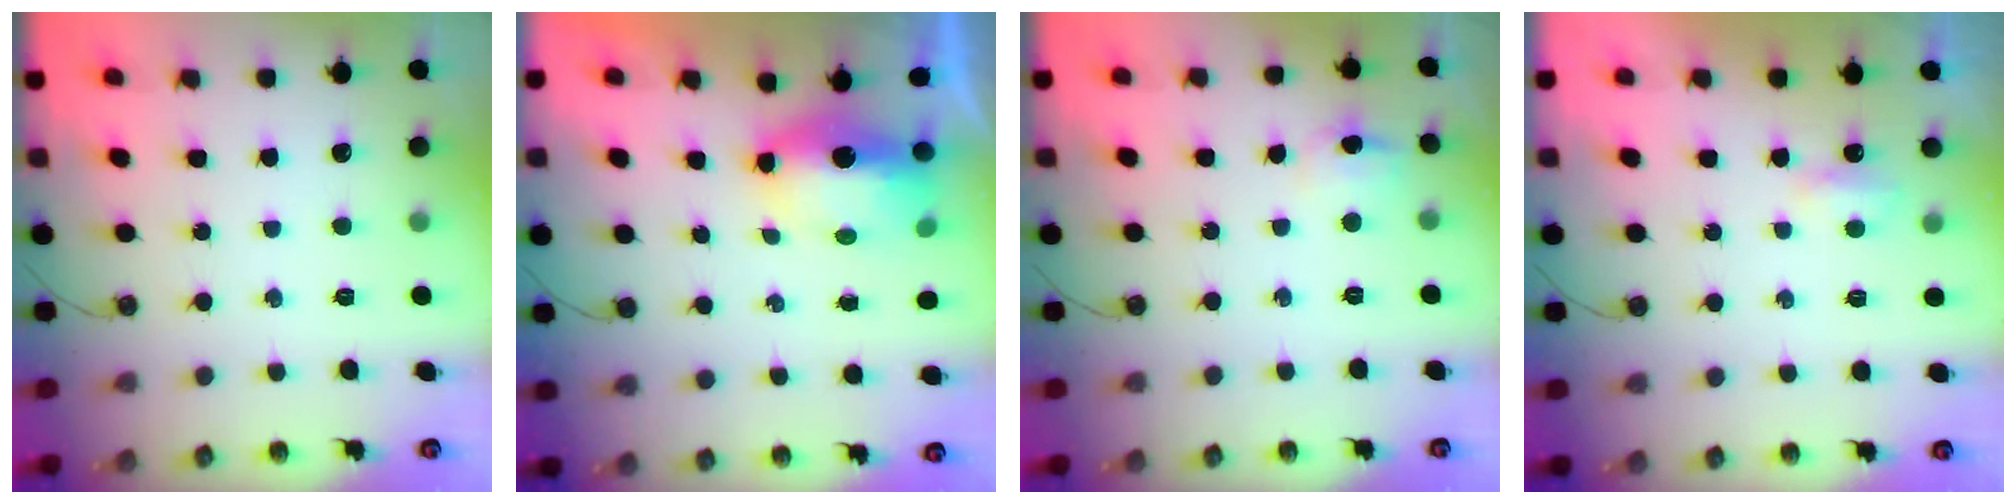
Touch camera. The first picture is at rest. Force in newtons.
{"total": 14.8, "press": 9.0, "slide": 11.7}
{"total": 13.9, "press": 5.5, "slide": 12.8}
{"total": 2.9, "press": 2.8, "slide": 0.6}